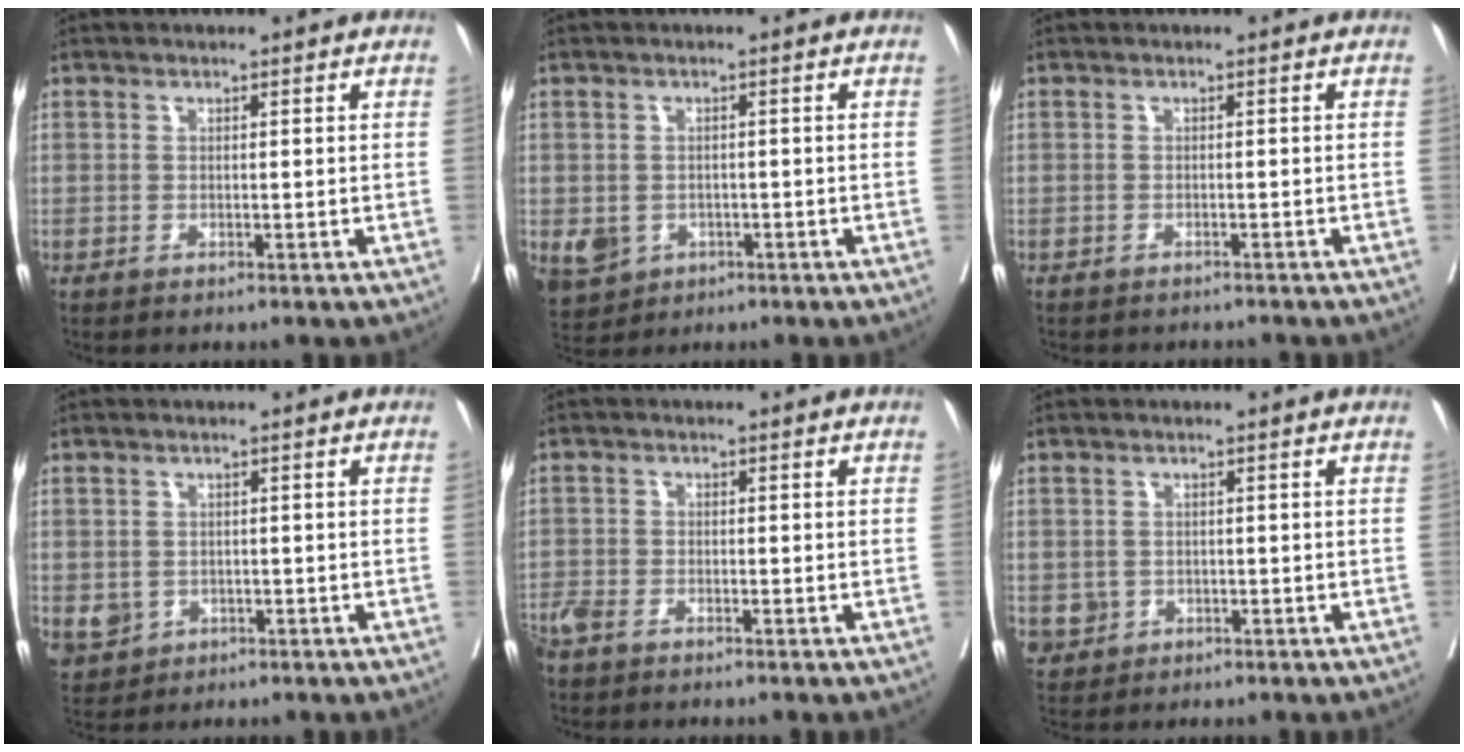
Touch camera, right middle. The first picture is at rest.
{"total": 4.8, "force": [-1.7, 4.2, 1.6], "torque": [-0.031, -0.002, -0.015]}
{"total": 4.6, "force": [-4.3, 1.4, 1.0], "torque": [-0.011, -0.004, -0.053]}
{"total": 4.2, "force": [-1.1, 3.9, 1.0], "torque": [-0.019, 0.000, -0.008]}
{"total": 3.5, "force": [-2.8, 1.4, 1.6], "torque": [-0.036, -0.004, -0.056]}
{"total": 2.9, "force": [-0.6, 2.8, 0.3], "torque": [0.000, 0.005, -0.004]}